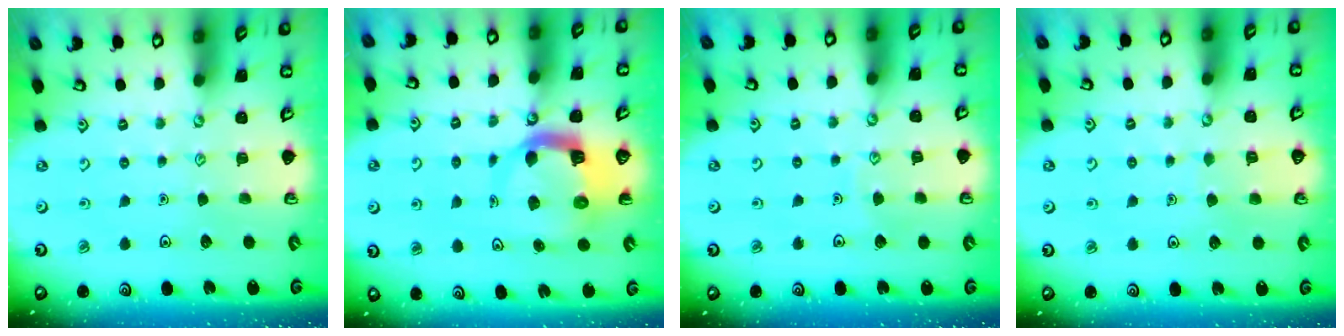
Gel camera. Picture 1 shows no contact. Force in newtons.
{"total": 7.8, "press": 7.7, "slide": 1.1}
{"total": 3.2, "press": 3.2, "slide": 0.3}
{"total": 3.5, "press": 3.5, "slide": 0.2}